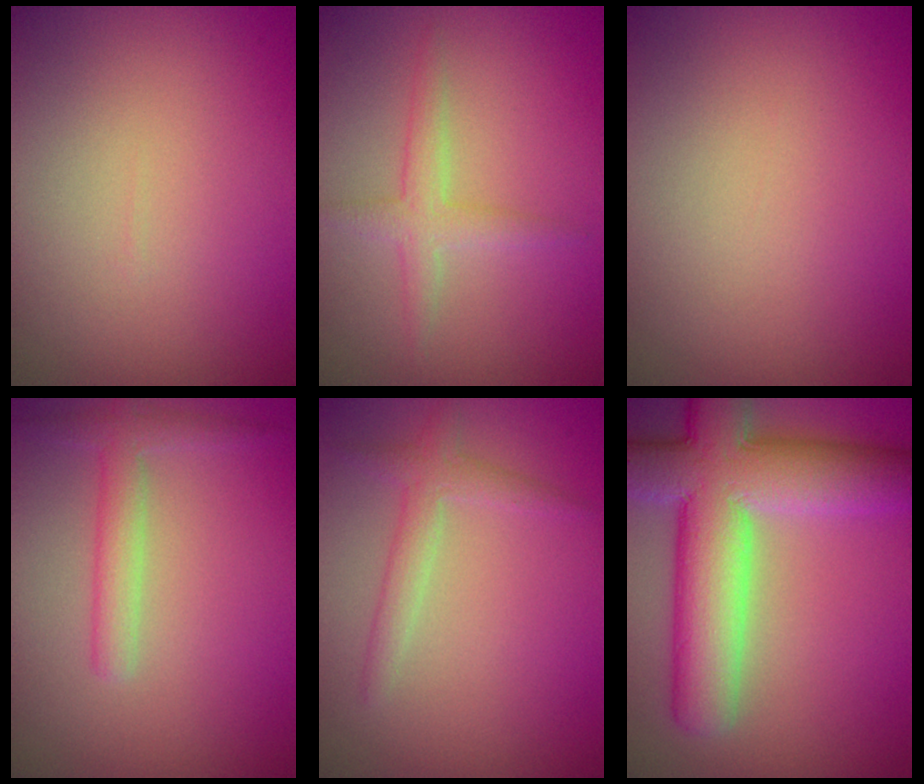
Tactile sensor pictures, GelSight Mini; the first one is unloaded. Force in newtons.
{"total": 2.2, "press": 2.2, "slide": 0.1}
{"total": 0.0}
{"total": 2.4, "press": 2.4, "slide": 0.1}
{"total": 2.1, "press": 2.1, "slide": 0.1}
{"total": 11.3, "press": 11.3, "slide": 0.9}